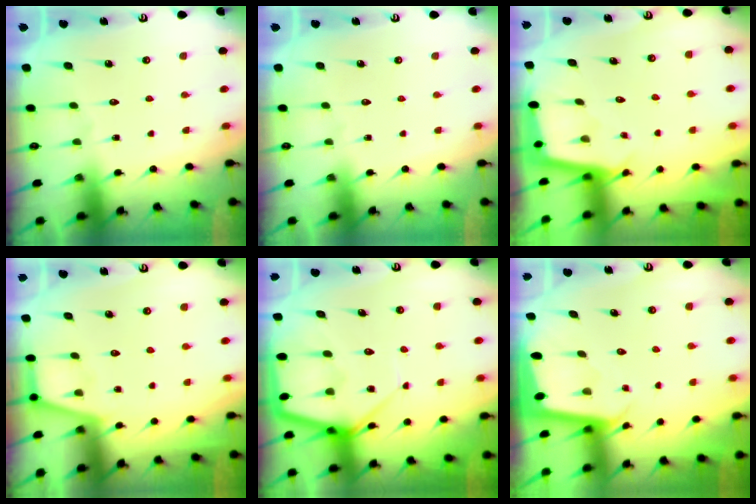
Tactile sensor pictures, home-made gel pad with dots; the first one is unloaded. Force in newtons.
{"total": 0.0}
{"total": 2.4, "press": 2.4, "slide": 0.1}
{"total": 2.1, "press": 2.1, "slide": 0.4}
{"total": 9.0, "press": 9.0, "slide": 0.7}
{"total": 2.0, "press": 2.0, "slide": 0.1}